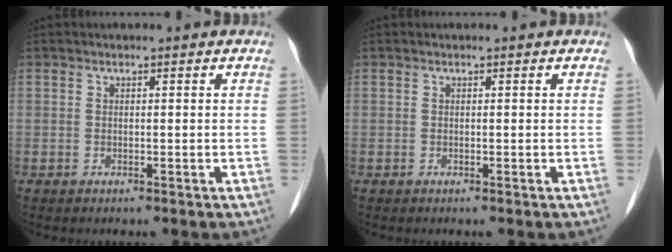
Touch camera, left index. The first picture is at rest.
{"total": 0.0}